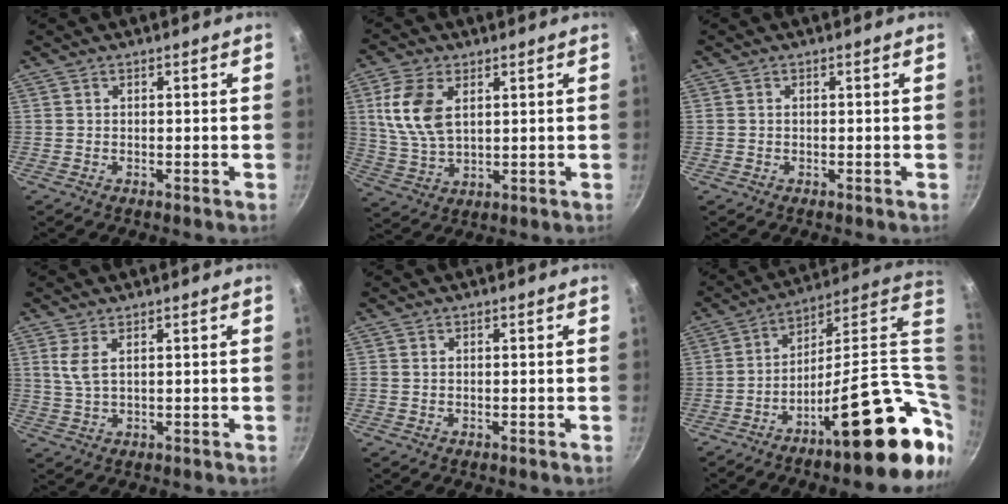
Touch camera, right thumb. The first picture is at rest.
{"total": 10.5, "force": [3.0, 6.2, 8.0], "torque": [-0.156, -0.012, 0.064]}
{"total": 0.6, "force": [-0.1, 0.5, 0.2], "torque": [-0.005, 0.002, -0.002]}
{"total": 3.5, "force": [1.3, 1.3, 3.0], "torque": [-0.065, -0.008, 0.028]}
{"total": 0.5, "force": [0.0, 0.4, 0.3], "torque": [-0.005, 0.003, -0.001]}
{"total": 27.3, "force": [-3.6, 8.6, 25.6], "torque": [-0.318, -0.006, -0.052]}